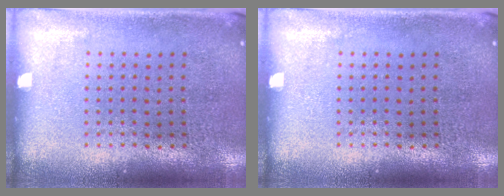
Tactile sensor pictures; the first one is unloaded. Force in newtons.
{"total": 0.0}